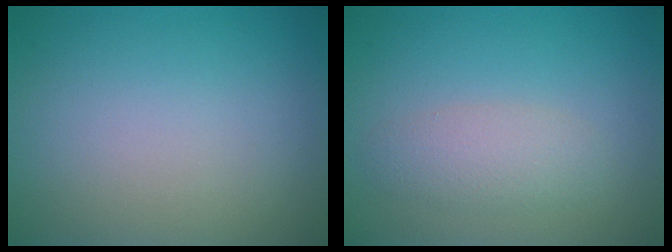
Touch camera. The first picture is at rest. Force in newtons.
{"total": 2.5, "press": 2.5, "slide": 0.2}